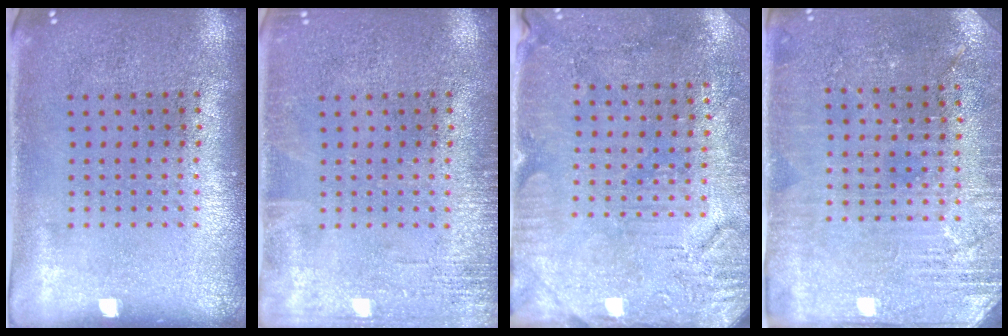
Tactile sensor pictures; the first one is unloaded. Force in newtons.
{"total": 1.9, "press": 1.9, "slide": 0.2}
{"total": 2.9, "press": 2.7, "slide": 1.1}
{"total": 2.8, "press": 2.8, "slide": 0.4}